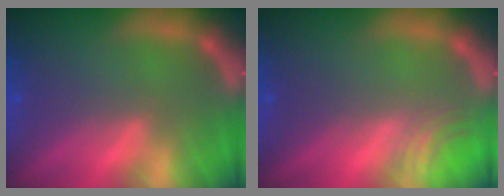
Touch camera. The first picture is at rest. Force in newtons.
{"total": 2.5}